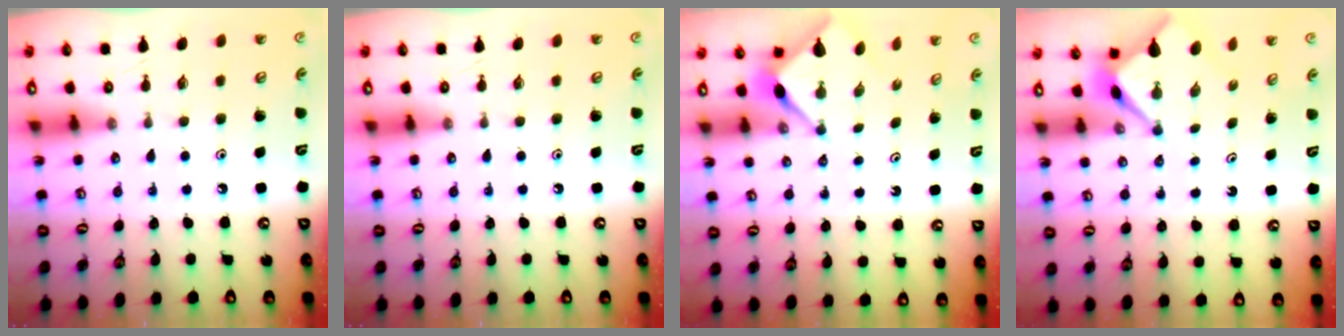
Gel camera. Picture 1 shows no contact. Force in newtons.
{"total": 0.0}
{"total": 2.9, "press": 2.9, "slide": 0.3}
{"total": 3.2, "press": 3.2, "slide": 0.2}